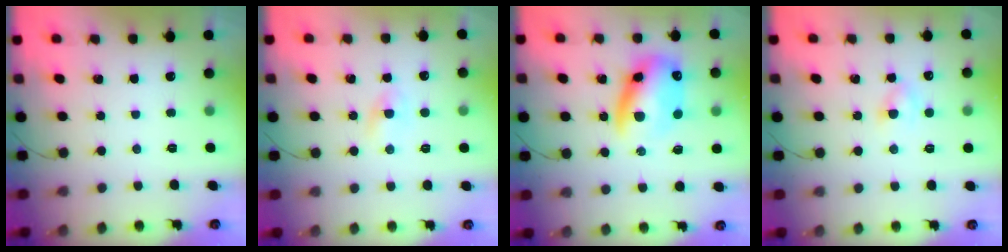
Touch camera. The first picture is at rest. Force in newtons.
{"total": 1.3, "press": 1.2, "slide": 0.5}
{"total": 14.2, "press": 13.7, "slide": 3.8}
{"total": 2.6, "press": 2.3, "slide": 1.1}